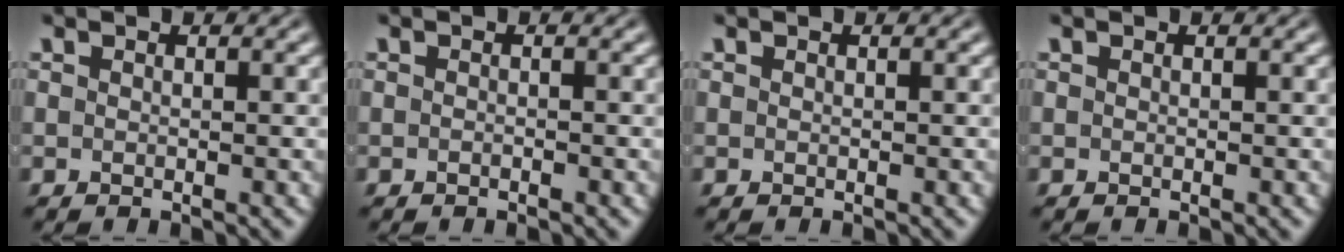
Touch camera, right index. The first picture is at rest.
{"total": 0.7, "force": [-0.5, -0.5, 0.0], "torque": [0.000, -0.002, -0.007]}
{"total": 0.0}
{"total": 0.0}